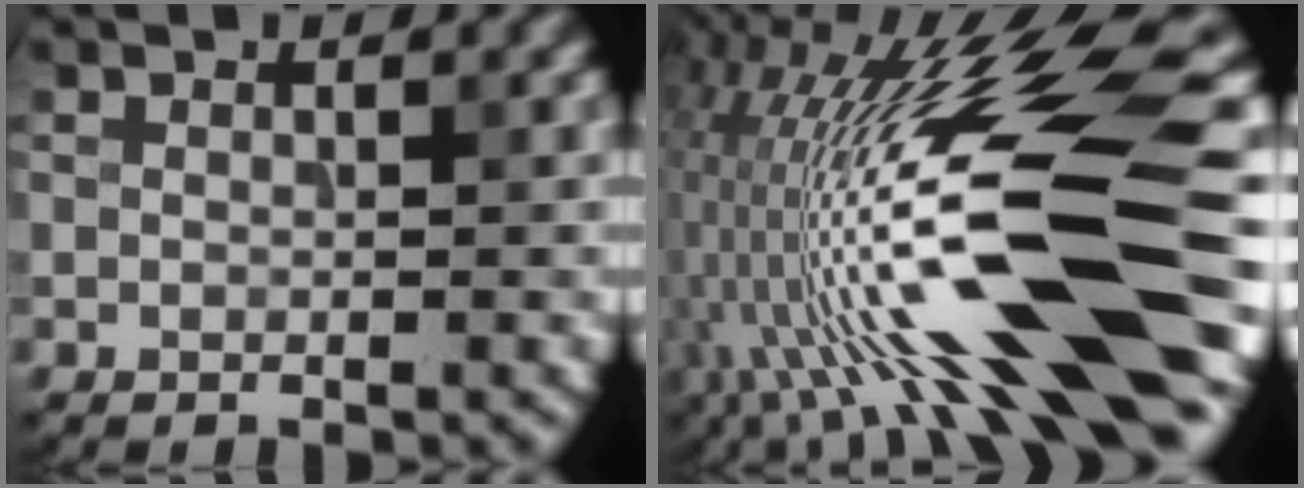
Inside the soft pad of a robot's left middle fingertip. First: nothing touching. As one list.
[{"total": 15.7, "force": [-2.5, 3.2, 15.2], "torque": [-0.284, 0.015, -0.031]}]